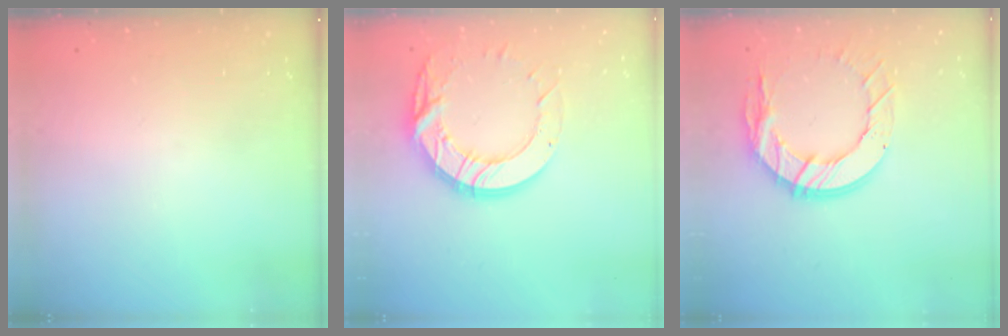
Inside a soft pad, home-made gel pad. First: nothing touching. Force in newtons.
{"total": 15.8, "press": 15.8, "slide": 1.1}
{"total": 14.3, "press": 14.2, "slide": 1.4}